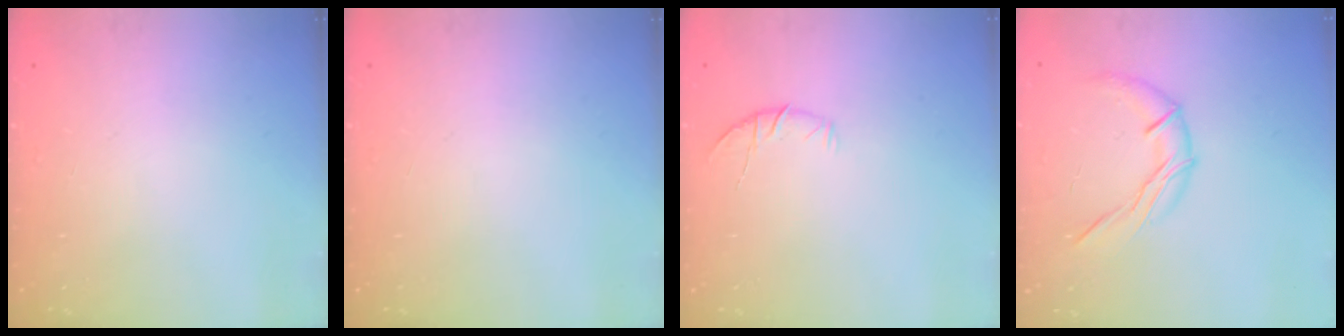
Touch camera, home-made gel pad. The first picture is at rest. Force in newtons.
{"total": 0.0}
{"total": 6.5, "press": 6.4, "slide": 1.3}
{"total": 9.5, "press": 9.5, "slide": 0.2}